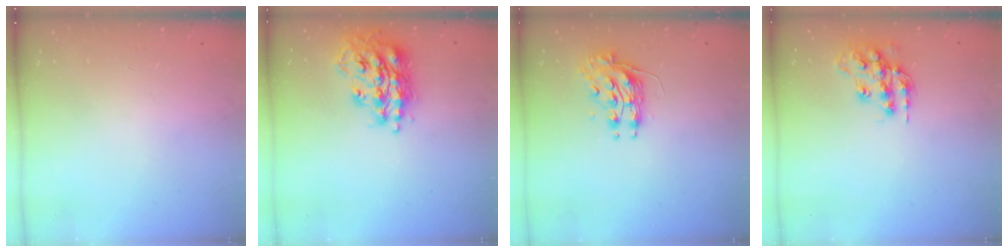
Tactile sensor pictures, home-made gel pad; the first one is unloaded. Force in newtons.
{"total": 17.5, "press": 17.5, "slide": 1.2}
{"total": 8.7, "press": 8.7, "slide": 0.4}
{"total": 14.2, "press": 14.2, "slide": 0.9}